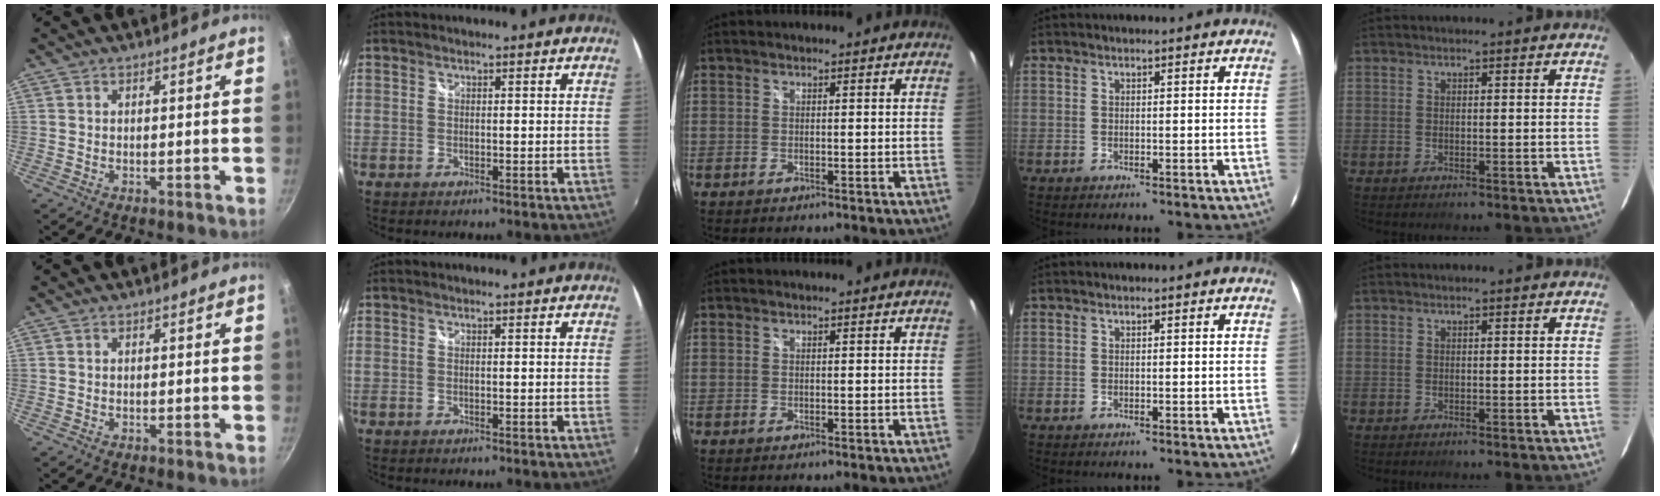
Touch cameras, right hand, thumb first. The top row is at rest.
{}